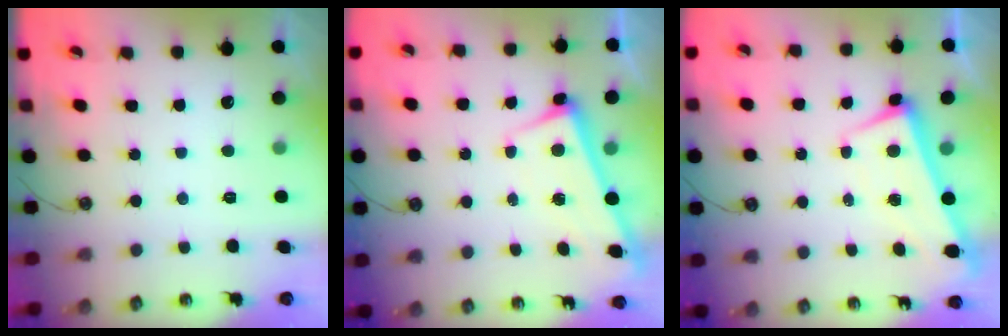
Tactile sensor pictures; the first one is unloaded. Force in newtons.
{"total": 2.8, "press": 2.7, "slide": 0.4}
{"total": 1.5, "press": 0.5, "slide": 1.4}